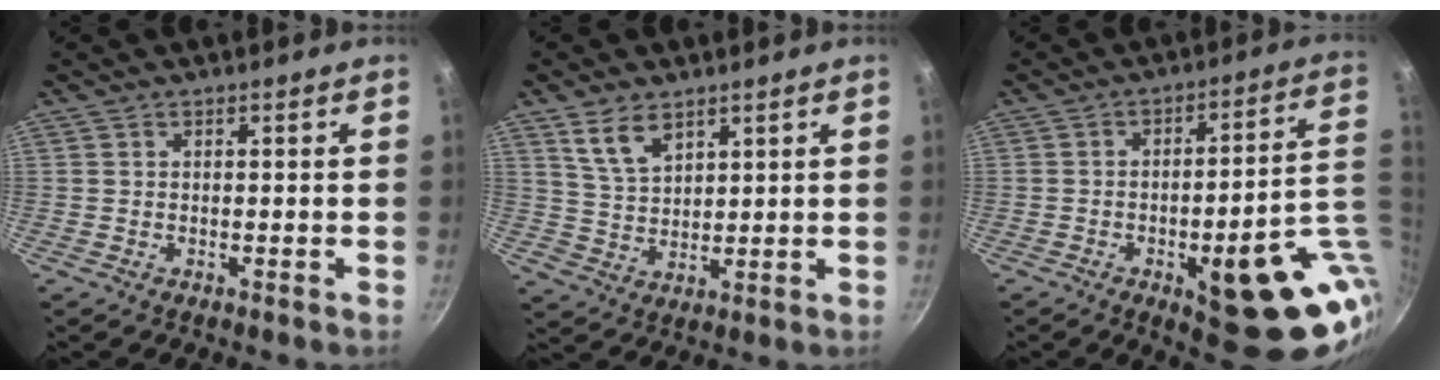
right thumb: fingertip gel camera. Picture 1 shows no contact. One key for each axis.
{"total": 6.7, "fx": 4.1, "fy": 3.9, "fz": 3.6, "tx": -0.051, "ty": -0.018, "tz": 0.090}
{"total": 22.3, "fx": -4.8, "fy": 7.4, "fz": 20.5, "tx": -0.213, "ty": 0.005, "tz": -0.052}